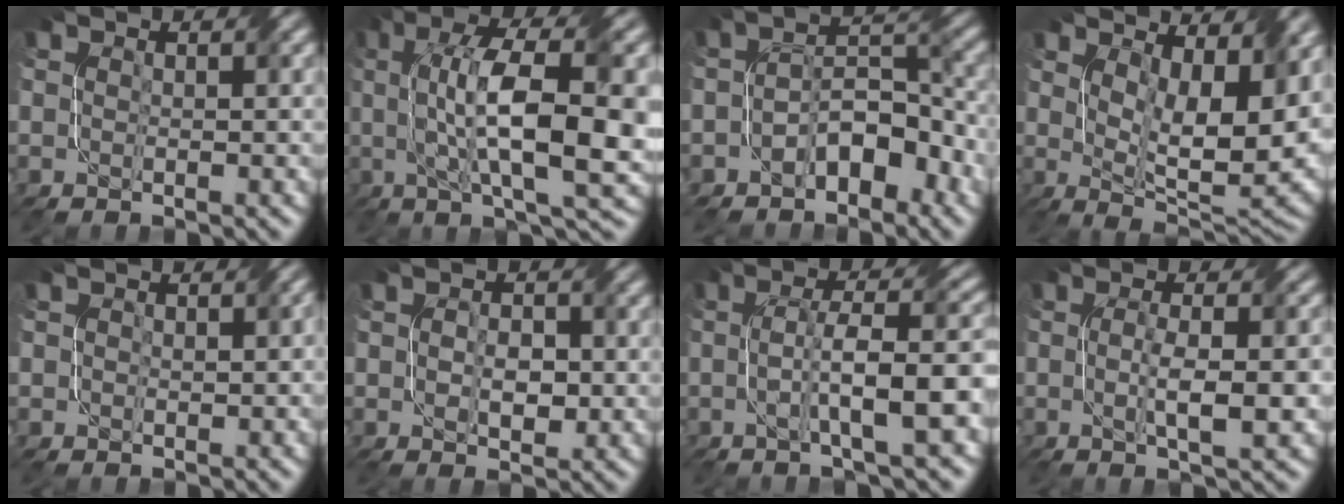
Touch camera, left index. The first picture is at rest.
{"total": 12.1, "force": [0.7, 3.4, 11.6], "torque": [-0.187, 0.006, 0.016]}
{"total": 4.9, "force": [-2.6, 2.7, 3.3], "torque": [-0.044, 0.013, -0.046]}
{"total": 10.6, "force": [3.8, 4.3, 8.9], "torque": [-0.139, -0.013, 0.070]}
{"total": 1.1, "force": [0.2, 0.8, 0.7], "torque": [-0.008, 0.000, 0.001]}
{"total": 2.8, "force": [-0.2, 1.6, 2.2], "torque": [-0.040, -0.004, -0.001]}
{"total": 7.3, "force": [-1.6, 1.2, 7.0], "torque": [-0.110, 0.015, -0.027]}
{"total": 4.2, "force": [-0.4, 0.8, 4.2], "torque": [-0.069, 0.001, -0.007]}